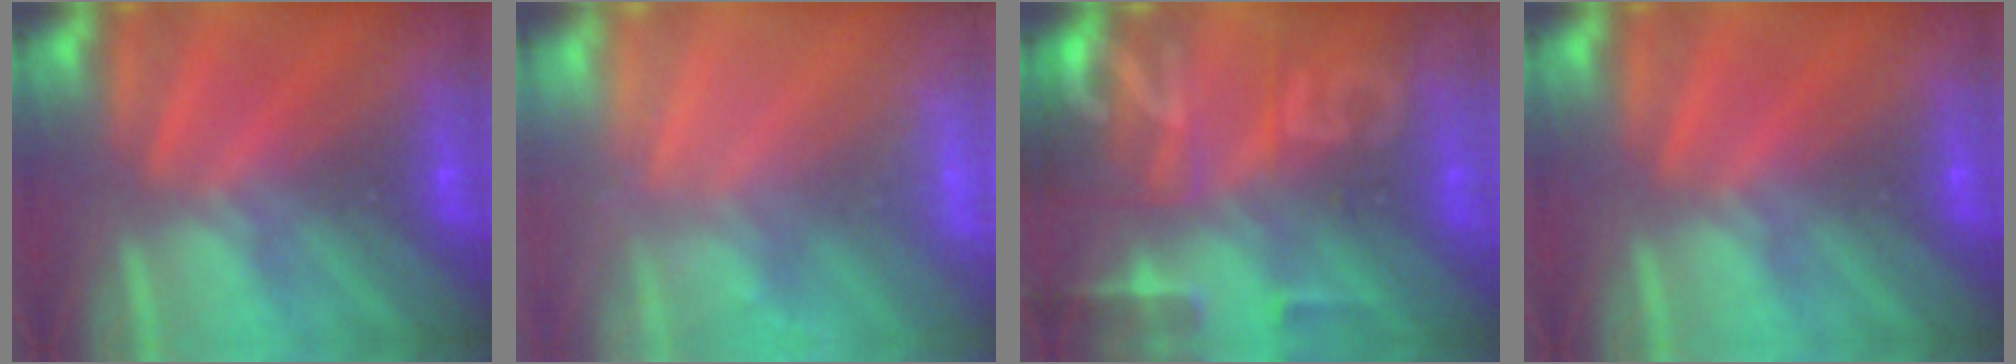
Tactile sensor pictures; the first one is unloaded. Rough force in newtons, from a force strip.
{"total": 2.5}
{"total": 9.1}
{"total": 0.0}